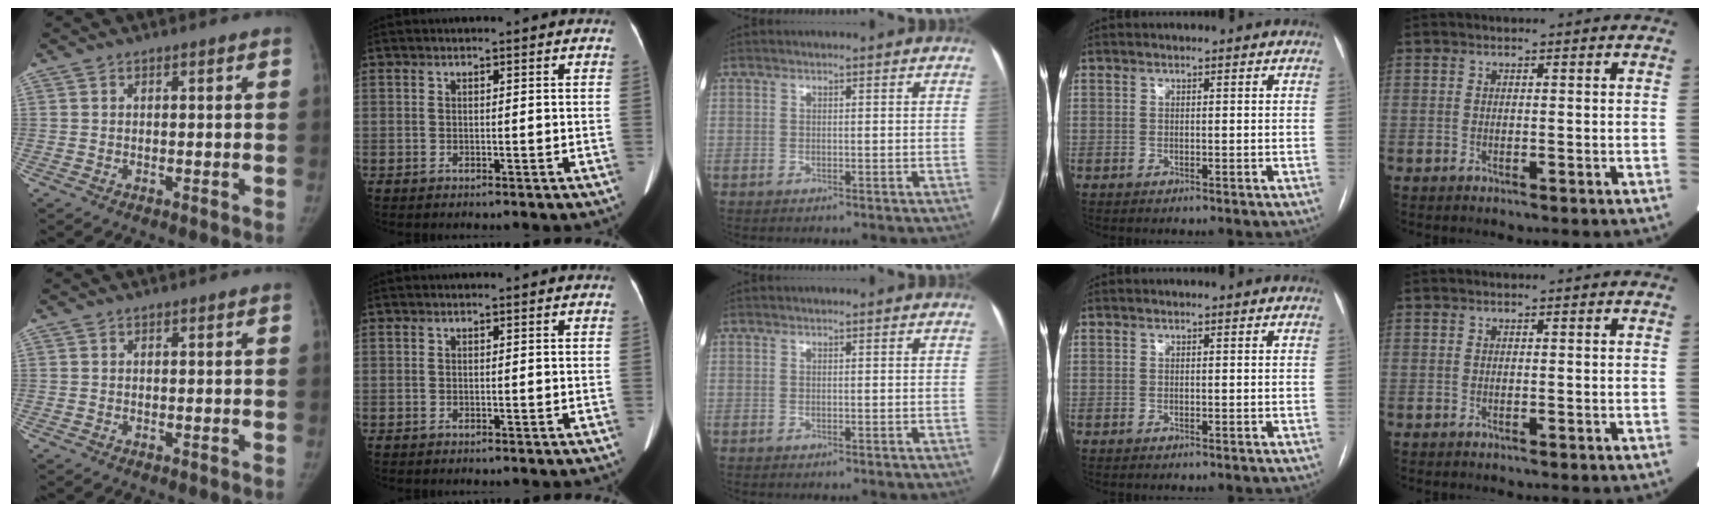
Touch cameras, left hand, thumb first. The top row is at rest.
{}